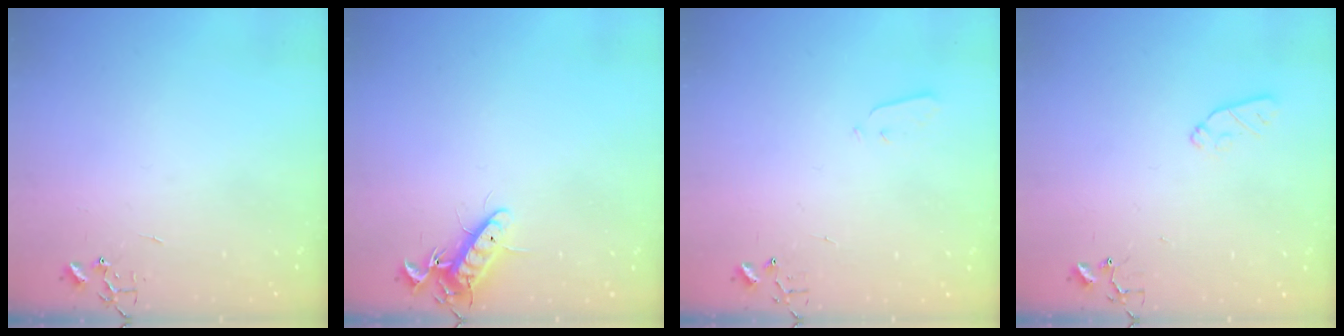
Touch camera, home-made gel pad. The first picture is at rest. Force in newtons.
{"total": 11.3, "press": 11.2, "slide": 1.5}
{"total": 3.2, "press": 3.1, "slide": 0.7}
{"total": 5.9, "press": 5.8, "slide": 0.8}